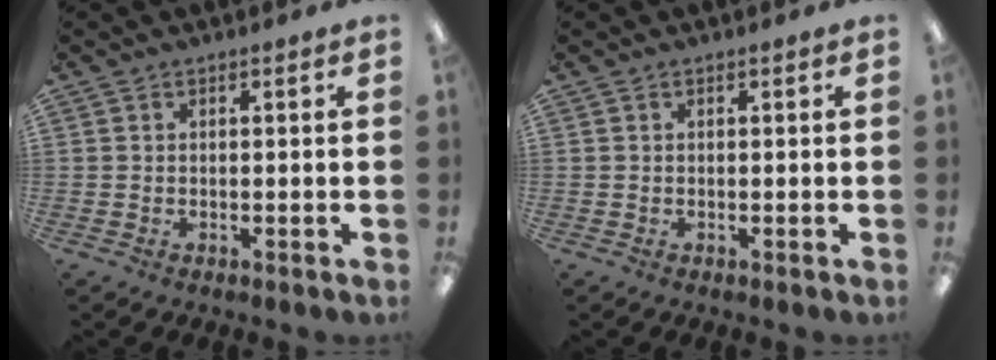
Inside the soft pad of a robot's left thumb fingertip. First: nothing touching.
{"total": 0.0}